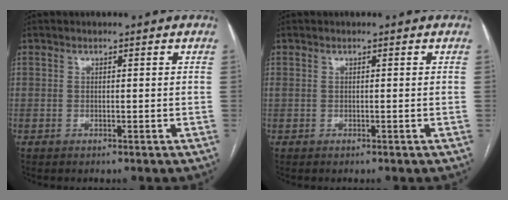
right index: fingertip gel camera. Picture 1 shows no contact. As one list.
[{"total": 0.0}]